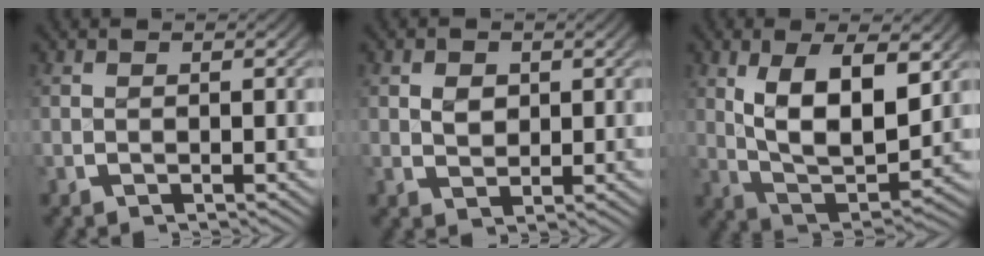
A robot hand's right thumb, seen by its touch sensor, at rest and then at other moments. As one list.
[{"total": 1.7, "force": [0.4, 1.4, 0.9], "torque": [-0.015, -0.015, 0.016]}, {"total": 9.8, "force": [0.1, 5.4, 8.2], "torque": [-0.164, -0.037, 0.020]}]